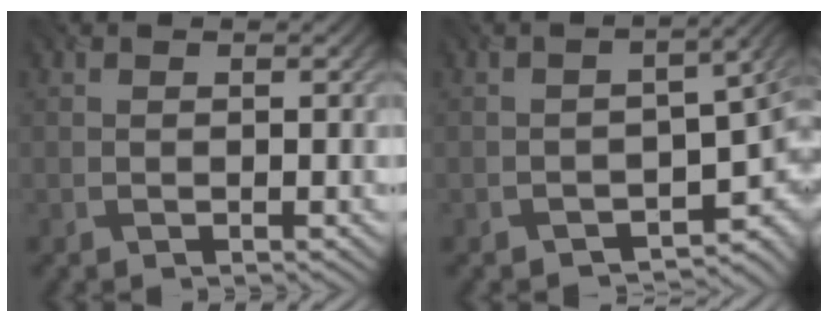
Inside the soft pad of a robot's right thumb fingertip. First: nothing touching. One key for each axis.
{"total": 6.5, "fx": -2.9, "fy": 3.5, "fz": 4.7, "tx": -0.048, "ty": -0.025, "tz": -0.038}